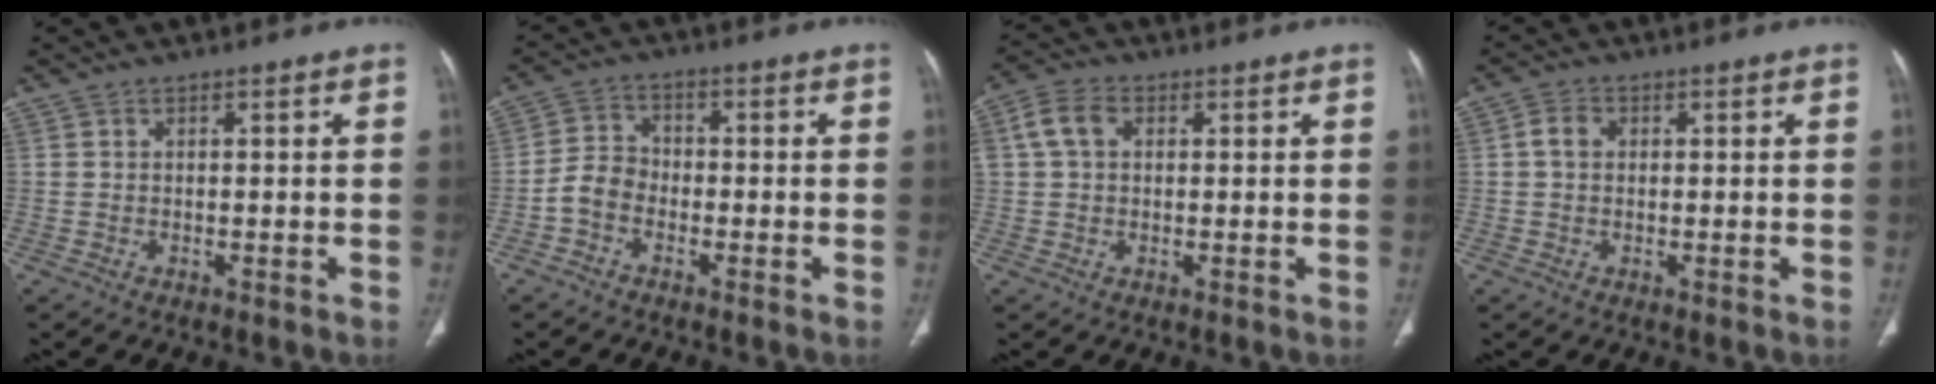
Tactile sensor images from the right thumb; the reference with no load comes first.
{"total": 4.7, "force": [-2.0, 3.5, 2.3], "torque": [-0.031, 0.019, -0.050]}
{"total": 5.7, "force": [1.3, 4.1, 3.8], "torque": [-0.078, 0.017, 0.021]}
{"total": 2.9, "force": [0.4, 2.2, 1.8], "torque": [-0.028, 0.006, 0.005]}